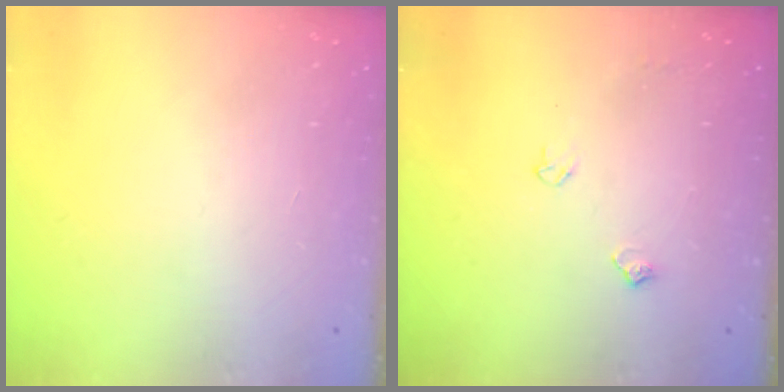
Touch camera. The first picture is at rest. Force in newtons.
{"total": 4.9, "press": 4.8, "slide": 0.7}